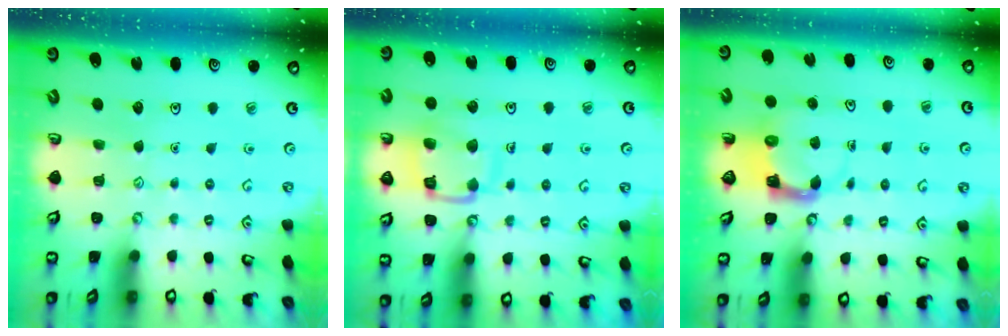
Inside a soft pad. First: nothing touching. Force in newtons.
{"total": 12.0, "press": 12.0, "slide": 1.2}
{"total": 3.8, "press": 3.7, "slide": 0.7}